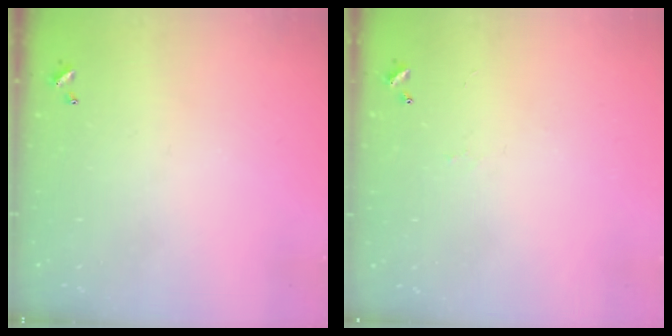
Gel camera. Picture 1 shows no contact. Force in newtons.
{"total": 3.2, "press": 3.2, "slide": 0.5}